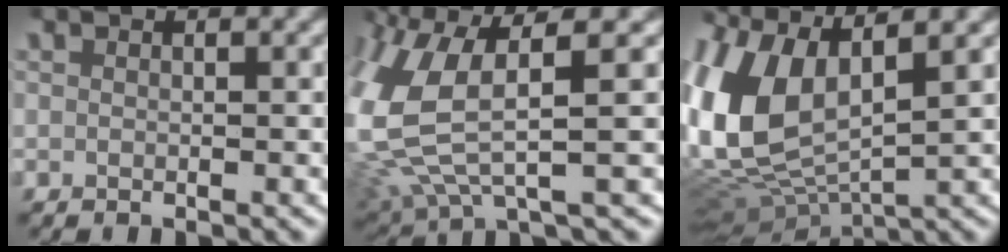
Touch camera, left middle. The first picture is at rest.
{"total": 9.6, "force": [0.0, 6.4, 7.2], "torque": [-0.192, -0.016, 0.009]}
{"total": 11.1, "force": [0.7, 7.9, 7.8], "torque": [-0.202, -0.008, 0.018]}